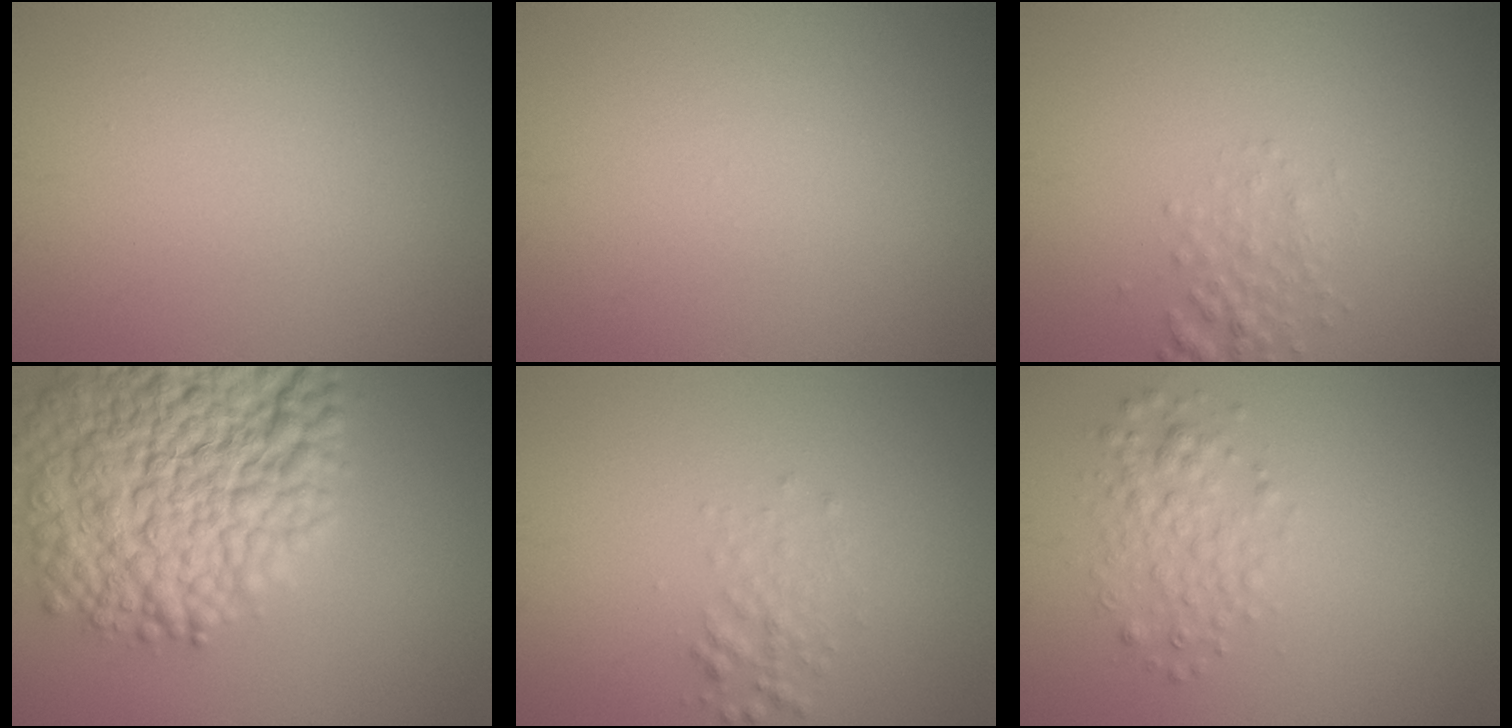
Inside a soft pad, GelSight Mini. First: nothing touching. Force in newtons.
{"total": 0.0}
{"total": 1.7, "press": 1.7, "slide": 0.1}
{"total": 15.3, "press": 15.3, "slide": 0.5}
{"total": 1.6, "press": 1.6, "slide": 0.0}
{"total": 2.6, "press": 2.6, "slide": 0.0}